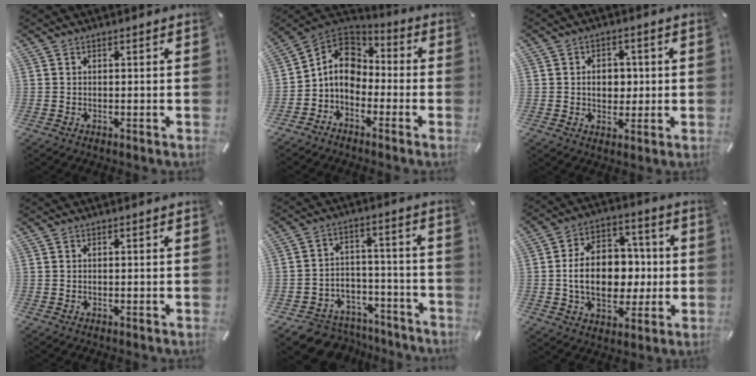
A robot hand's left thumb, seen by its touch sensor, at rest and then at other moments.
{"total": 9.1, "force": [-2.3, 7.5, 4.7], "torque": [-0.105, 0.024, -0.043]}
{"total": 5.7, "force": [0.1, 4.4, 3.6], "torque": [-0.041, -0.003, -0.006]}
{"total": 0.0}
{"total": 7.5, "force": [-4.9, 5.6, 1.0], "torque": [-0.008, 0.031, -0.083]}
{"total": 15.7, "force": [-1.1, 11.6, 10.6], "torque": [-0.193, 0.010, -0.015]}